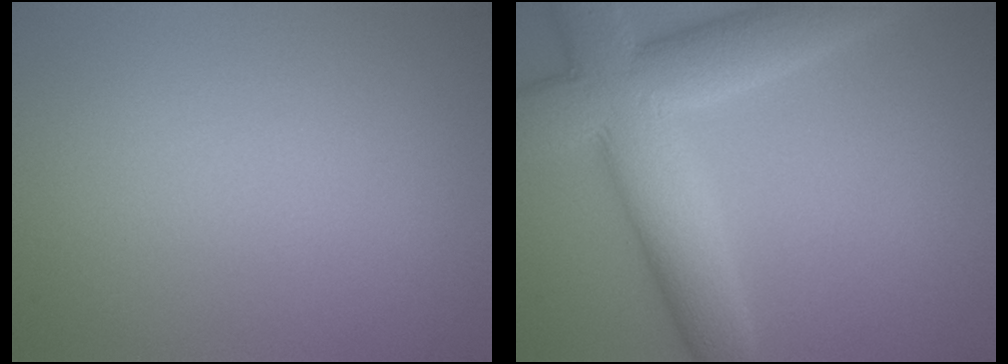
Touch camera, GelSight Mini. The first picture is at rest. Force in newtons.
{"total": 9.4, "press": 9.4, "slide": 0.6}